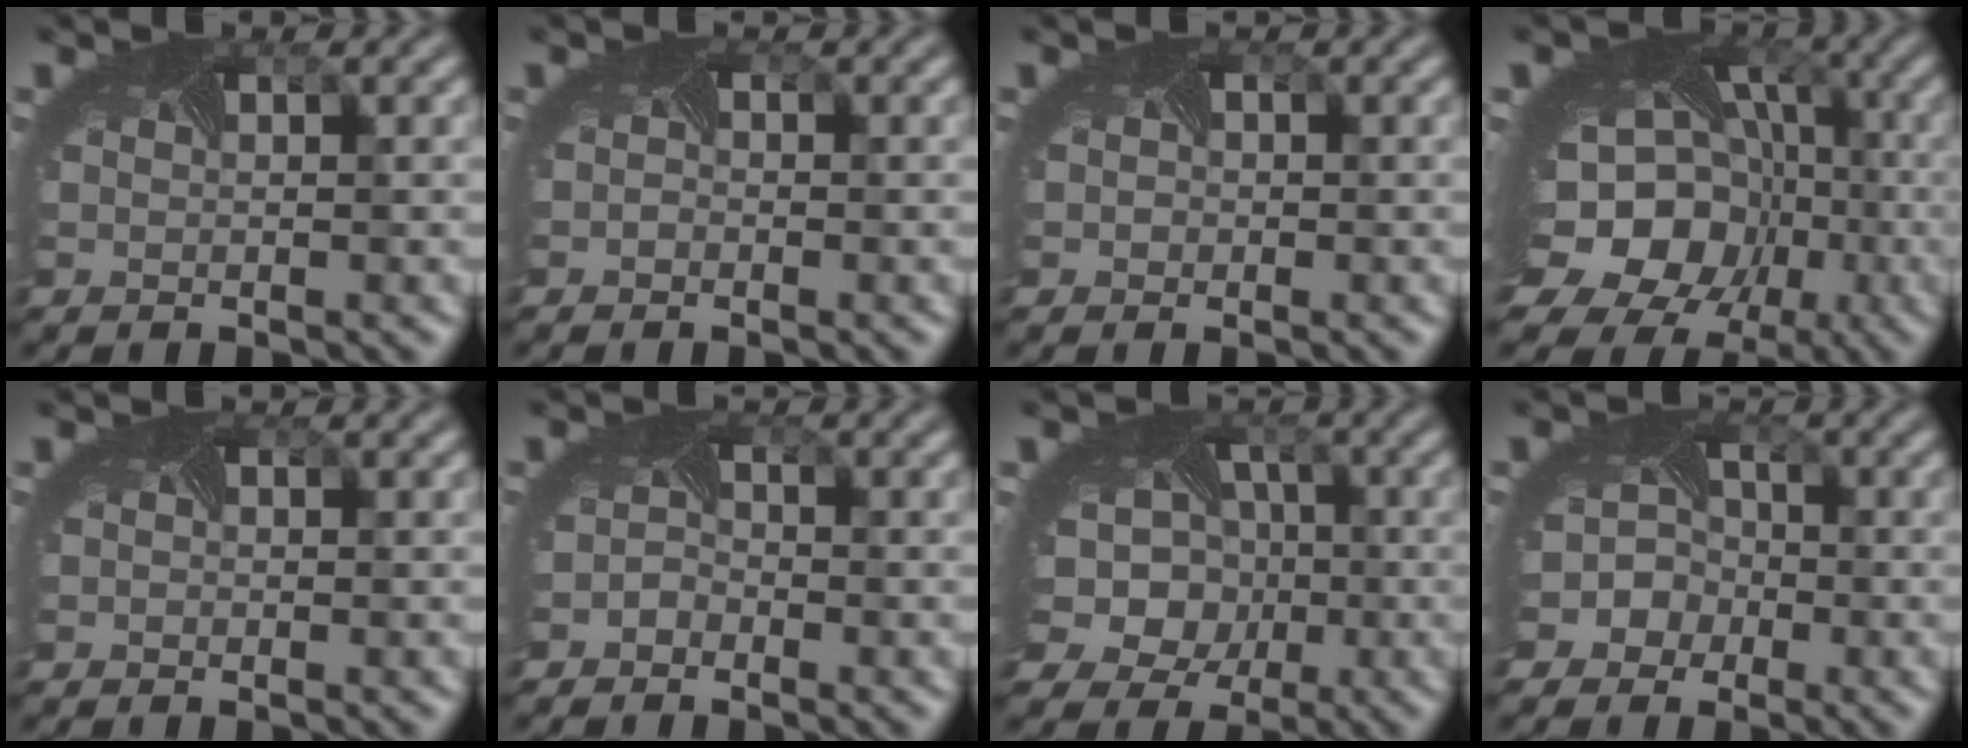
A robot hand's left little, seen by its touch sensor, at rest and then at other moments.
{"total": 0.5, "force": [-0.4, 0.4, 0.0], "torque": [-0.004, -0.007, -0.013]}
{"total": 1.1, "force": [0.1, 1.1, 0.2], "torque": [-0.003, -0.002, -0.008]}
{"total": 17.6, "force": [-5.3, 14.7, 8.1], "torque": [-0.159, -0.047, -0.084]}
{"total": 0.0}
{"total": 1.3, "force": [-1.2, 0.6, 0.0], "torque": [-0.006, -0.003, -0.026]}
{"total": 10.9, "force": [-0.5, 9.5, 5.2], "torque": [-0.100, 0.006, -0.042]}
{"total": 4.8, "force": [-2.2, 4.1, 0.9], "torque": [0.005, 0.001, -0.049]}